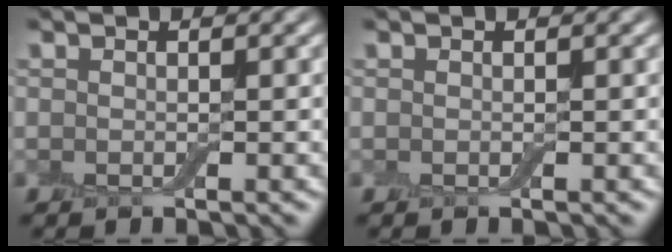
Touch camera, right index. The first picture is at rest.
{"total": 0.0}